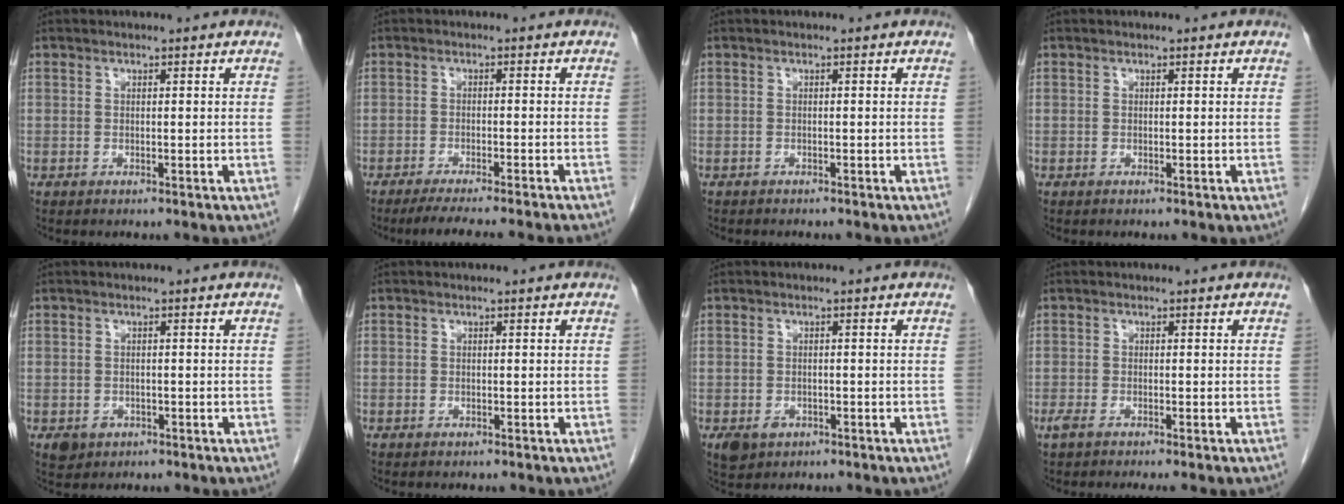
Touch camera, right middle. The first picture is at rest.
{"total": 8.8, "force": [-7.6, -0.9, 4.4], "torque": [-0.040, -0.020, -0.112]}
{"total": 1.3, "force": [-1.2, 0.5, 0.4], "torque": [-0.013, -0.002, -0.013]}
{"total": 0.0}
{"total": 2.5, "force": [-1.2, 2.1, 0.7], "torque": [-0.009, 0.003, -0.012]}
{"total": 0.0}
{"total": 2.9, "force": [-1.4, 2.2, 1.3], "torque": [-0.022, 0.000, -0.013]}
{"total": 3.2, "force": [-2.4, 0.3, 2.0], "torque": [-0.030, -0.007, -0.039]}